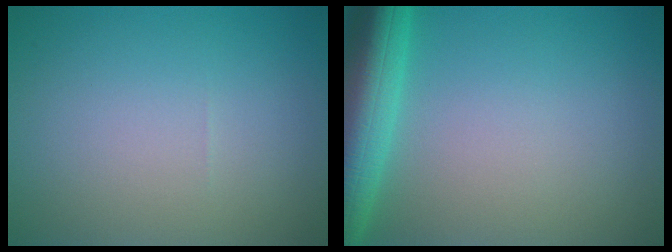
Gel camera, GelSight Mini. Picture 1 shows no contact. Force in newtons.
{"total": 7.7, "press": 7.7, "slide": 0.5}